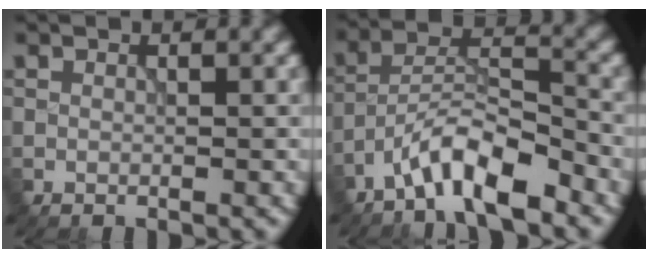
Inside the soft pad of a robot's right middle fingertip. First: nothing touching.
{"total": 6.6, "force": [-4.6, 1.8, 4.3], "torque": [-0.073, 0.011, -0.088]}